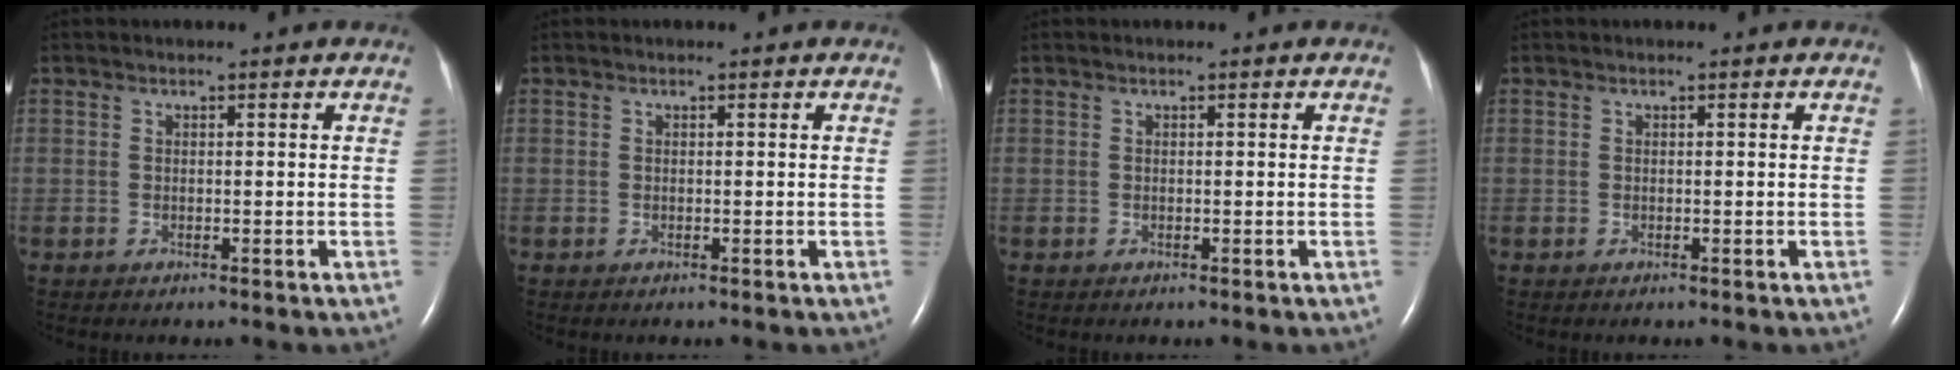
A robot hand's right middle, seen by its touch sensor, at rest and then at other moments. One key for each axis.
{"total": 0.0}
{"total": 0.0}
{"total": 0.0}